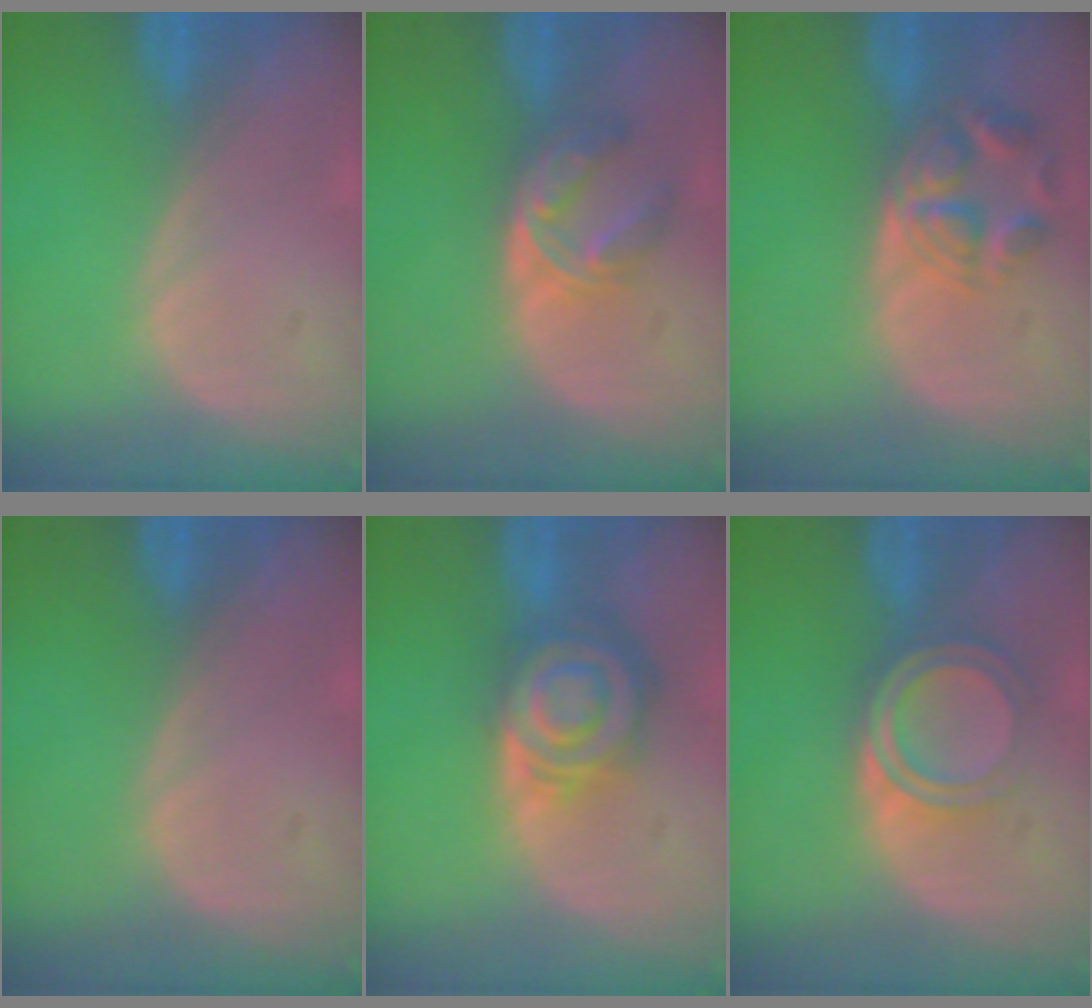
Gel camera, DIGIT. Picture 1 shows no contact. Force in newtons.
{"total": 5.9, "press": 4.8, "slide": 3.5}
{"total": 5.5, "press": 5.1, "slide": 2.0}
{"total": 0.0}
{"total": 8.0, "press": 7.1, "slide": 3.8}
{"total": 5.3, "press": 4.9, "slide": 2.1}